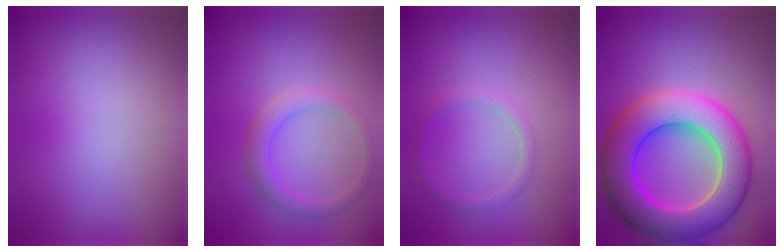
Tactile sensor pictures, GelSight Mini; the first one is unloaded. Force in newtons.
{"total": 2.0, "press": 2.0, "slide": 0.1}
{"total": 1.2, "press": 1.2, "slide": 0.0}
{"total": 10.8, "press": 10.8, "slide": 0.4}